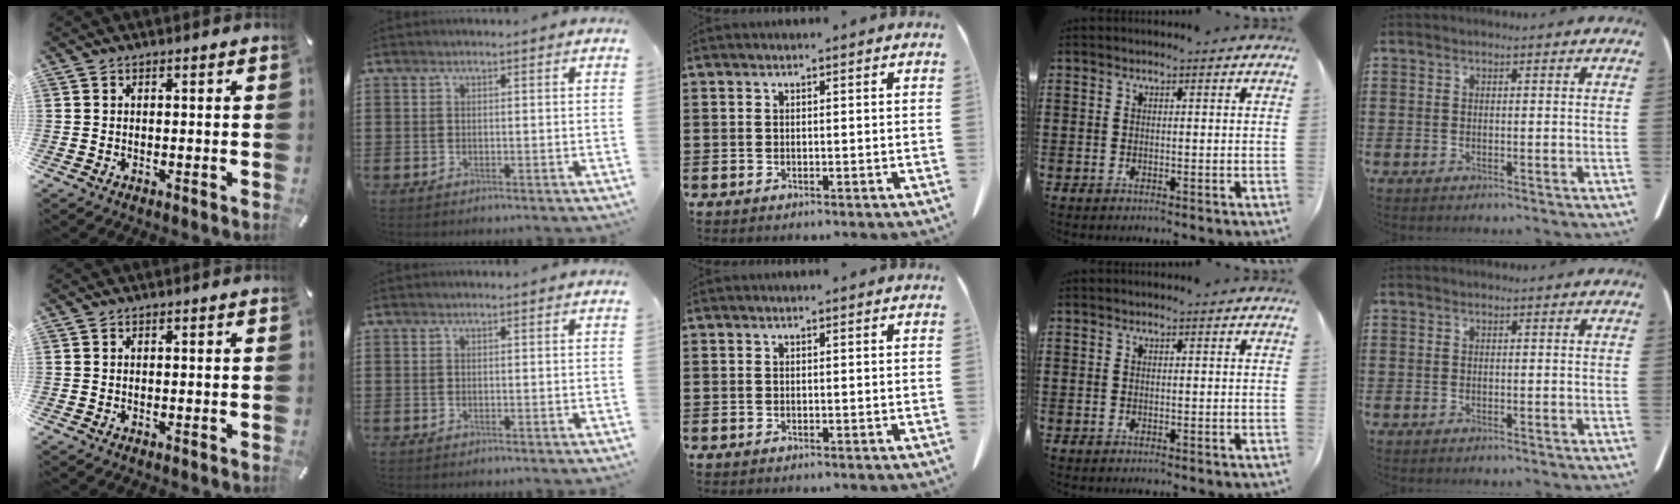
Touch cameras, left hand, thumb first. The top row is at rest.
{}